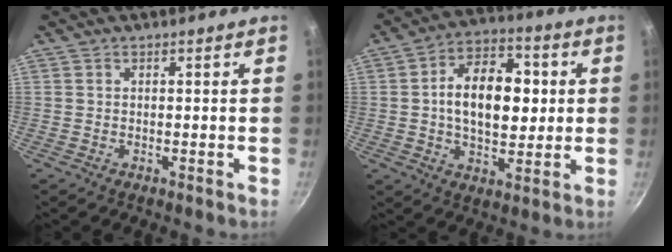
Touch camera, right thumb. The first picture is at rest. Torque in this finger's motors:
{"motor_torque": [-0.65, 1.12, 0.37, 0.33, 0.16]}